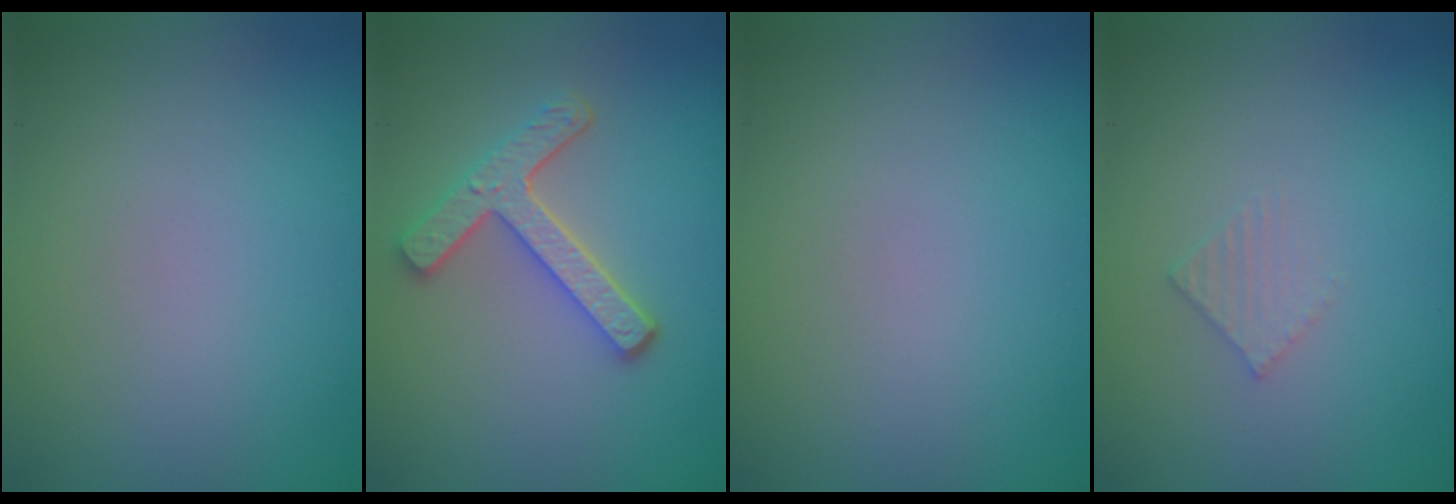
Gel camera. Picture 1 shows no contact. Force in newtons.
{"total": 3.6, "press": 3.0, "slide": 2.0}
{"total": 0.0}
{"total": 1.1, "press": 1.1, "slide": 0.0}